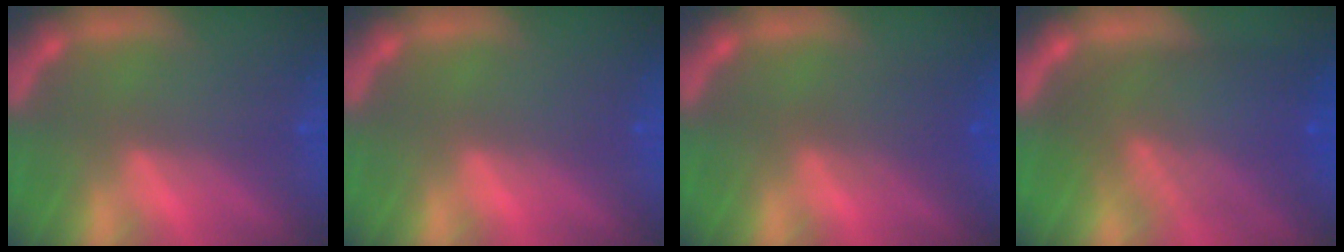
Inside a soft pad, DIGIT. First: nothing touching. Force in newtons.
{"total": 0.0}
{"total": 2.5}
{"total": 9.5}